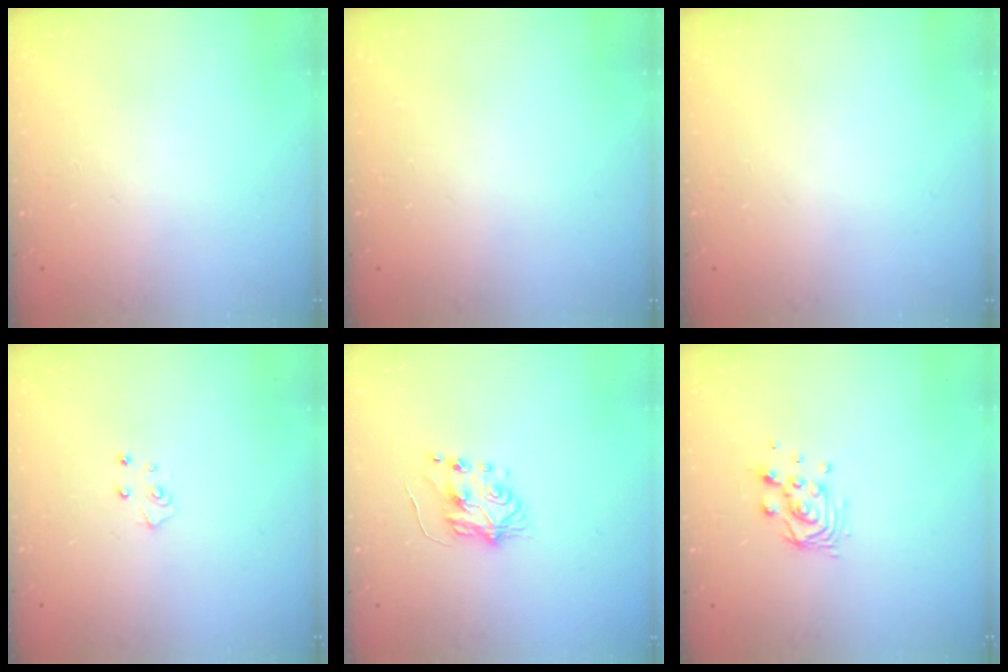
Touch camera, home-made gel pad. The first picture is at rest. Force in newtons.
{"total": 0.0}
{"total": 0.0}
{"total": 4.2, "press": 4.1, "slide": 0.4}
{"total": 5.2, "press": 5.1, "slide": 0.7}
{"total": 8.2, "press": 8.2, "slide": 0.4}